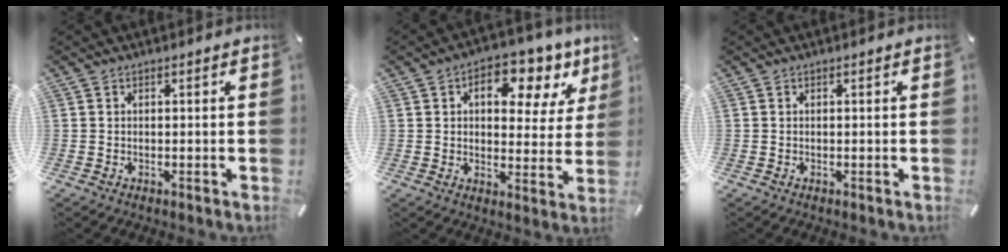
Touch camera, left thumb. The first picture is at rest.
{"total": 11.4, "force": [5.1, 6.7, 7.7], "torque": [-0.087, -0.024, 0.078]}
{"total": 0.0}